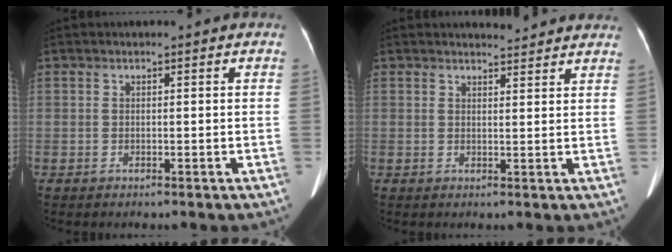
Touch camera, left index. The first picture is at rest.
{"total": 4.2, "force": [4.1, 0.7, 0.6], "torque": [-0.012, 0.003, 0.039]}